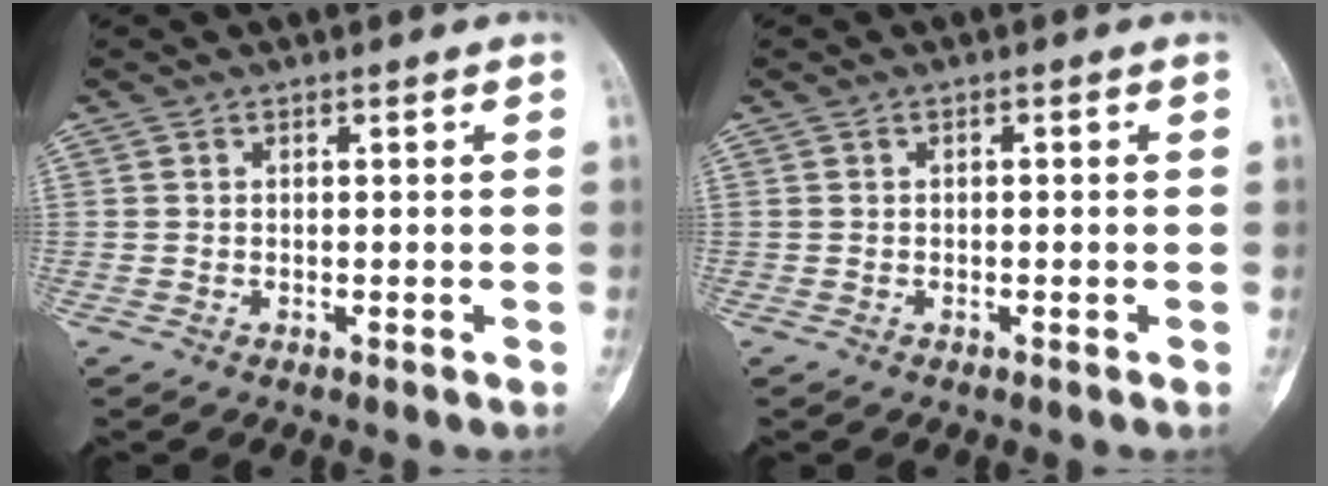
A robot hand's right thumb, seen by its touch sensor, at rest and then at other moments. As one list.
[{"total": 0.6, "force": [-0.1, 0.3, 0.5], "torque": [-0.004, 0.001, -0.003]}]